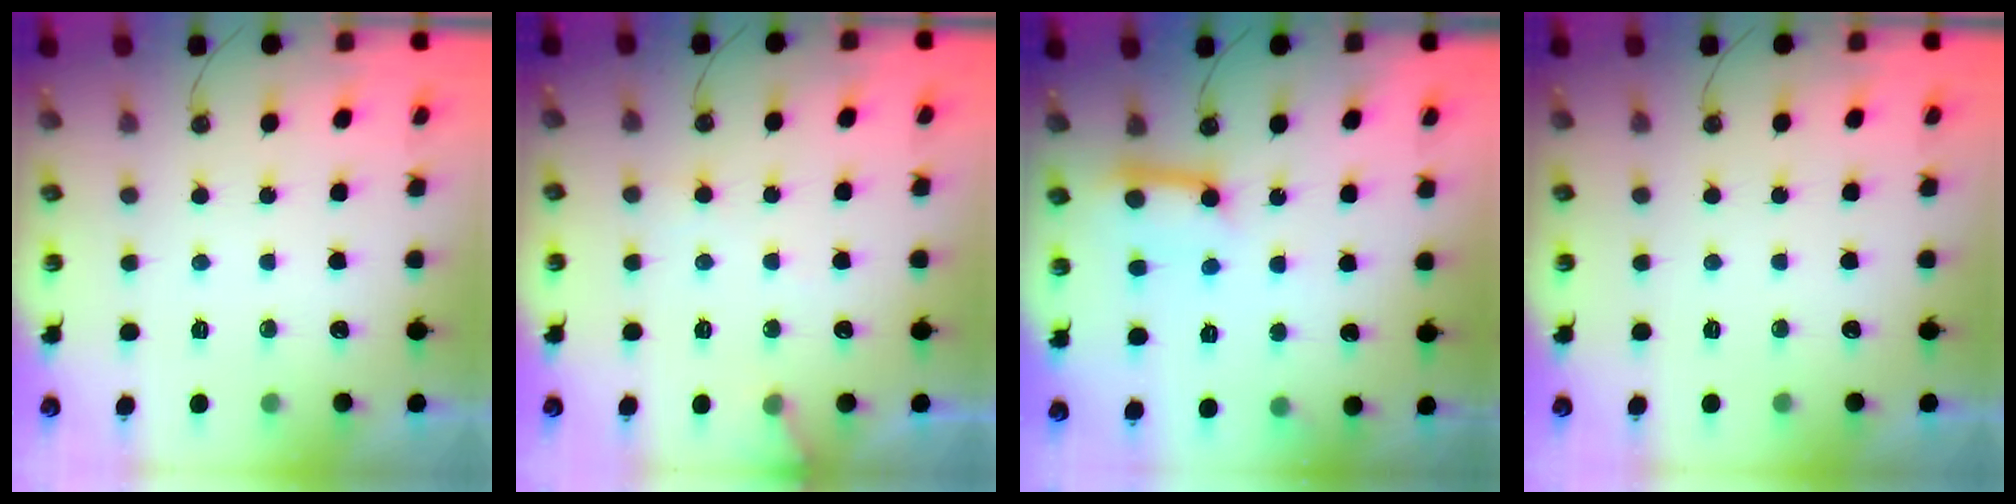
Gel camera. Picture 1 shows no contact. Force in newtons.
{"total": 7.4, "press": 7.3, "slide": 0.4}
{"total": 11.8, "press": 11.7, "slide": 0.9}
{"total": 0.0}